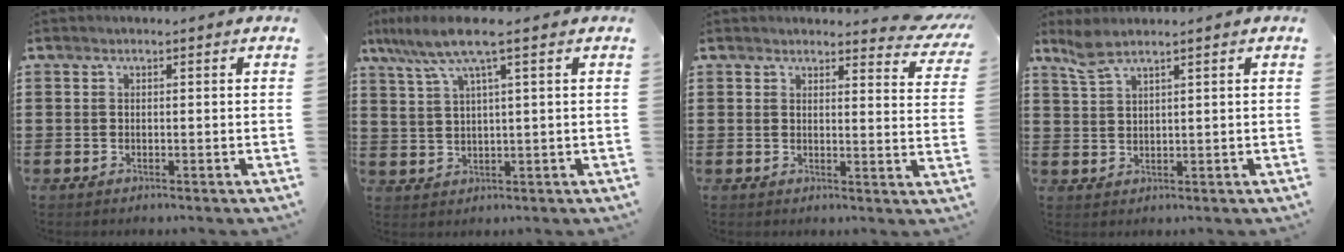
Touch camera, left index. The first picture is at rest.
{"total": 7.0, "force": [3.6, 0.7, 5.9], "torque": [-0.131, -0.005, 0.059]}
{"total": 3.5, "force": [3.3, 0.5, 1.1], "torque": [-0.018, -0.015, 0.059]}
{"total": 2.9, "force": [2.2, 0.3, 1.8], "torque": [-0.040, 0.002, 0.042]}